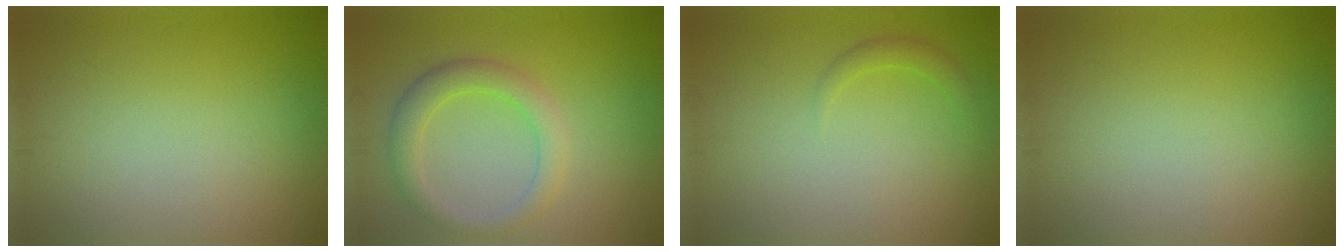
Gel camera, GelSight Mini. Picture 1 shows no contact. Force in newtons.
{"total": 3.4, "press": 3.4, "slide": 0.2}
{"total": 1.3, "press": 1.3, "slide": 0.0}
{"total": 0.0}